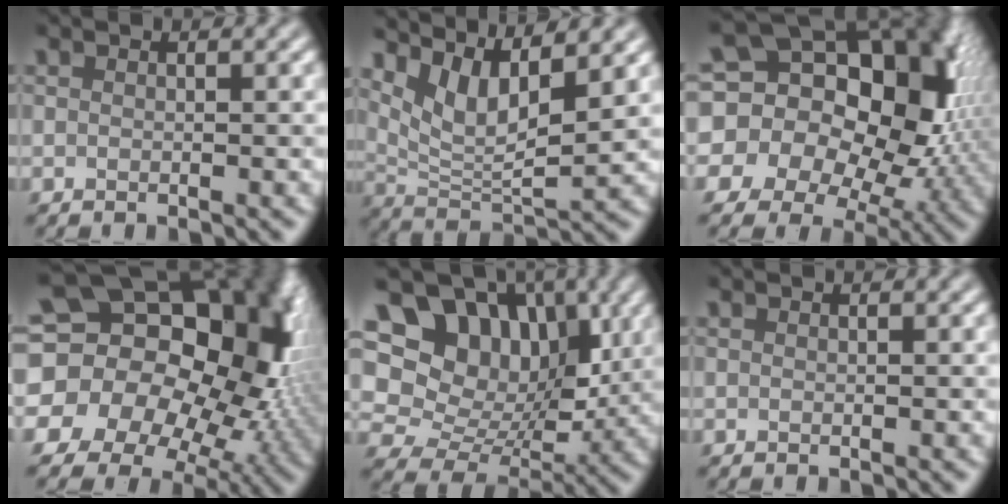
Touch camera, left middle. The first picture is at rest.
{"total": 6.2, "force": [3.6, 2.1, 4.6], "torque": [-0.090, -0.014, 0.072]}
{"total": 19.3, "force": [2.9, 15.0, 11.8], "torque": [-0.178, 0.029, 0.032]}
{"total": 22.2, "force": [0.8, 17.3, 13.9], "torque": [-0.187, 0.023, -0.021]}
{"total": 16.7, "force": [7.8, 11.8, 9.0], "torque": [-0.186, 0.063, 0.130]}
{"total": 0.0}